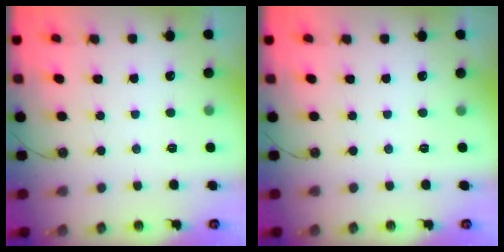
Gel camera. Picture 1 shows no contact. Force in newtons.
{"total": 0.0}